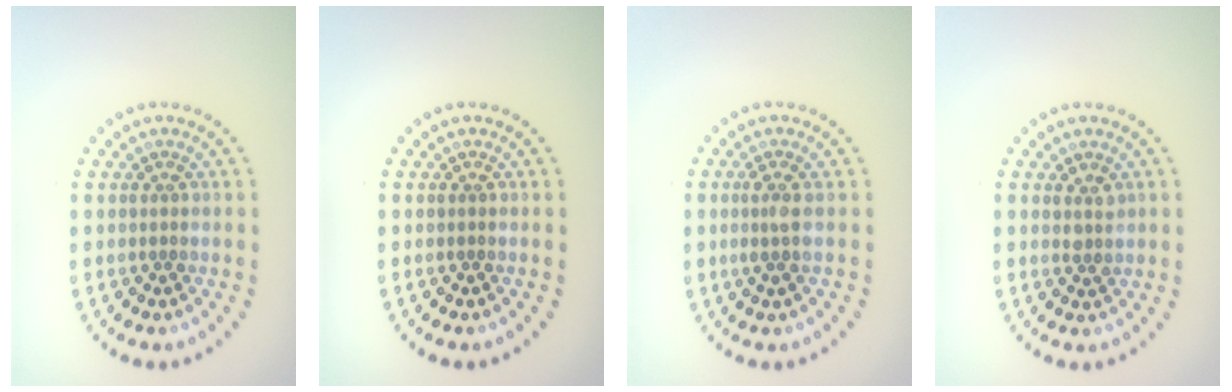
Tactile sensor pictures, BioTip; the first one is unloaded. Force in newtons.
{"total": 0.0}
{"total": 1.4, "press": 1.1, "slide": 0.8}
{"total": 1.3, "press": 1.1, "slide": 0.6}